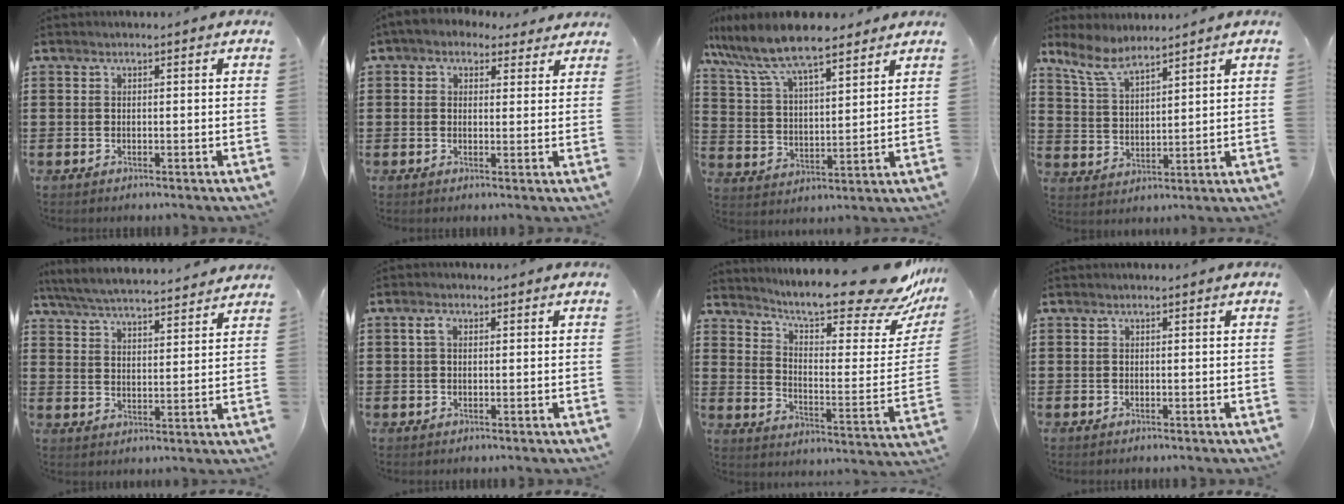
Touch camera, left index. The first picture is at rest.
{"total": 2.9, "force": [1.9, 2.0, 0.8], "torque": [-0.025, 0.003, 0.034]}
{"total": 9.5, "force": [8.1, 1.7, 4.7], "torque": [-0.122, -0.031, 0.142]}
{"total": 6.7, "force": [5.5, 1.5, 3.5], "torque": [-0.085, -0.015, 0.101]}
{"total": 5.7, "force": [5.5, -0.1, 1.4], "torque": [-0.050, -0.035, 0.095]}
{"total": 2.2, "force": [0.6, 1.3, 1.6], "torque": [-0.037, 0.009, 0.010]}
{"total": 14.5, "force": [12.0, 1.2, 7.9], "torque": [-0.146, -0.090, 0.198]}
{"total": 0.0}